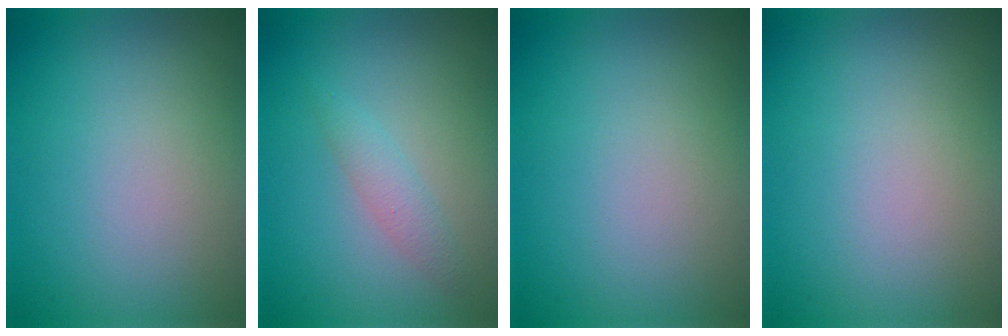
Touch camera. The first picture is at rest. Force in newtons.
{"total": 1.6, "press": 1.6, "slide": 0.0}
{"total": 0.0}
{"total": 0.0}